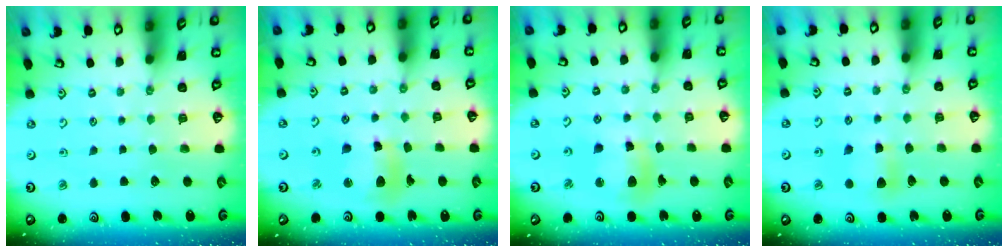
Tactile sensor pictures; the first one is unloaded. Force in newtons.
{"total": 11.3, "press": 11.1, "slide": 2.0}
{"total": 11.5, "press": 11.2, "slide": 2.3}
{"total": 7.1, "press": 7.0, "slide": 0.9}